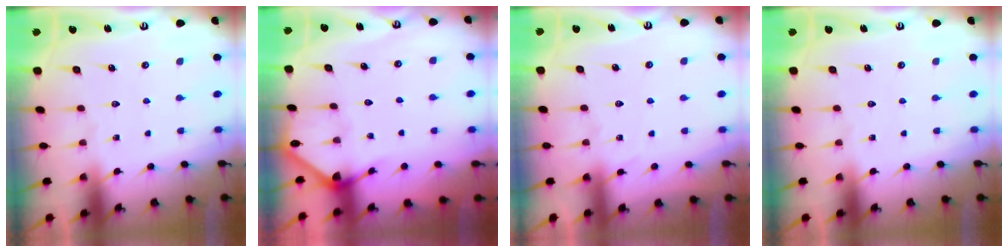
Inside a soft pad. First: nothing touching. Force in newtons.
{"total": 2.7, "press": 2.7, "slide": 0.1}
{"total": 4.1, "press": 4.1, "slide": 0.5}
{"total": 0.0}